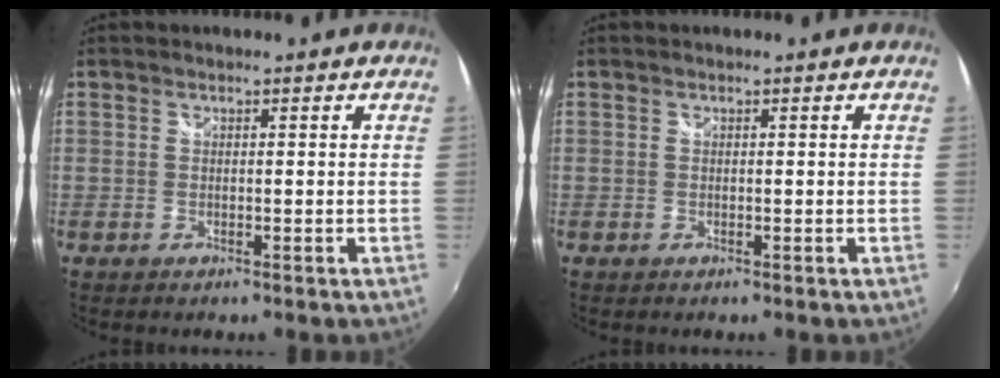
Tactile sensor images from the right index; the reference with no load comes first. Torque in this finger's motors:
{"motor_torque": [0.00, 0.00, 0.00, 0.00]}